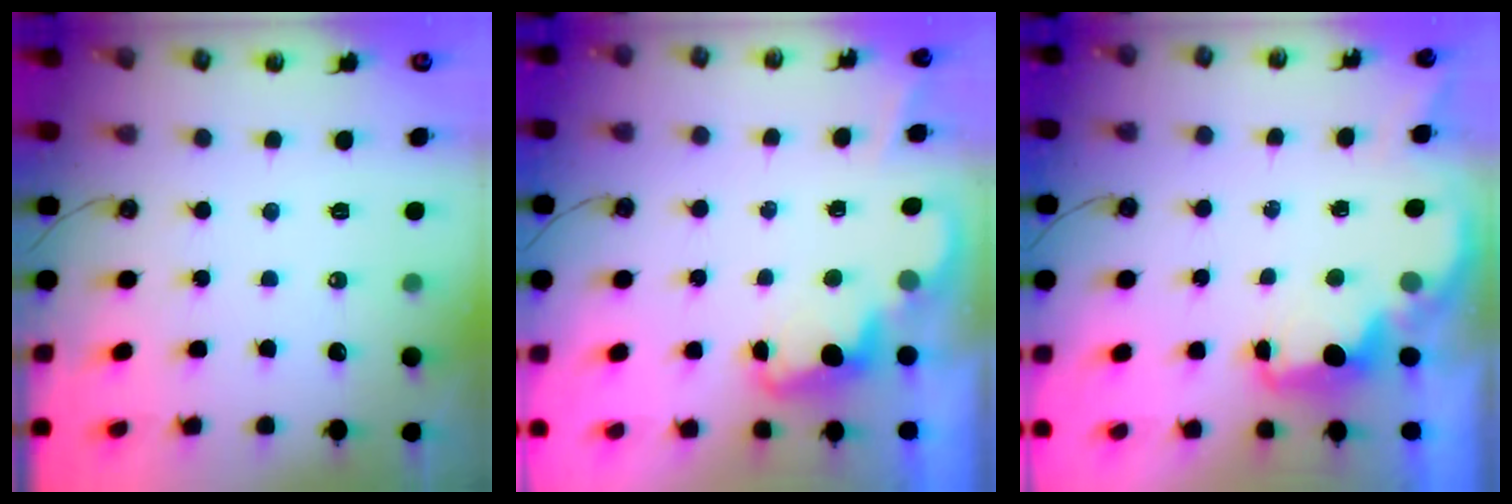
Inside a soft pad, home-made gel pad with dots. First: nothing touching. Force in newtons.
{"total": 2.4, "press": 2.4, "slide": 0.5}
{"total": 2.2, "press": 2.0, "slide": 0.7}